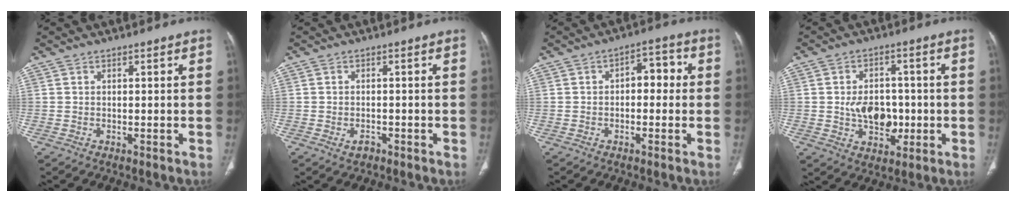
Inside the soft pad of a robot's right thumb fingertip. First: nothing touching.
{"total": 1.9, "force": [-1.0, 1.3, 1.0], "torque": [-0.016, 0.006, -0.011]}
{"total": 5.6, "force": [0.0, 3.4, 4.4], "torque": [-0.036, 0.023, -0.009]}
{"total": 9.1, "force": [-0.8, 6.6, 6.2], "torque": [-0.071, 0.008, -0.005]}